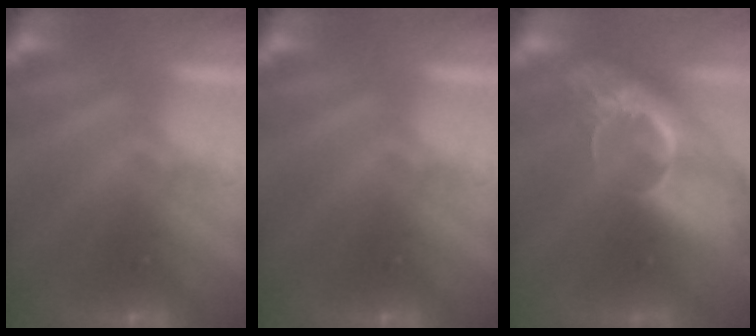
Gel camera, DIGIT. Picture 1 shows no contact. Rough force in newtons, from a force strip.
{"total": 0.0}
{"total": 8.0}